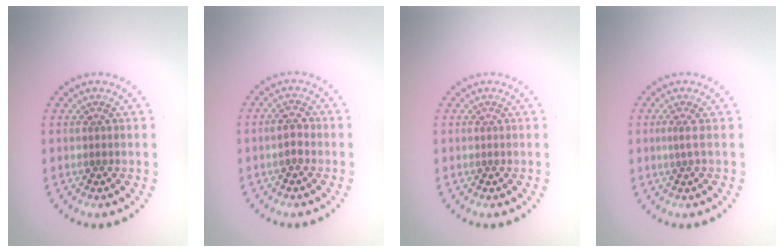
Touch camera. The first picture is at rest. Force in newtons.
{"total": 1.5, "press": 1.4, "slide": 0.2}
{"total": 0.0}
{"total": 0.6, "press": 0.1, "slide": 0.6}